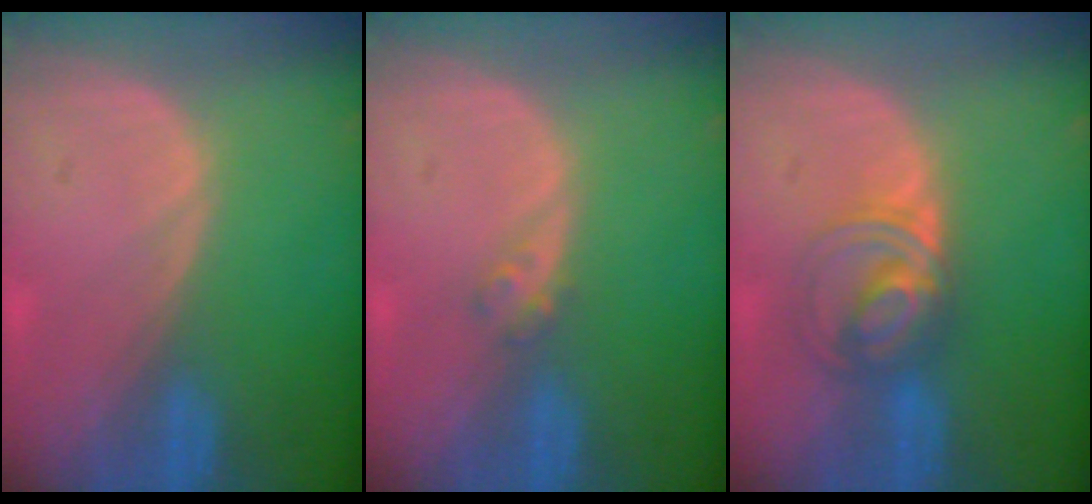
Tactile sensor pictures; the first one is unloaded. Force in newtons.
{"total": 1.6, "press": 1.4, "slide": 0.8}
{"total": 5.6, "press": 5.6, "slide": 0.5}